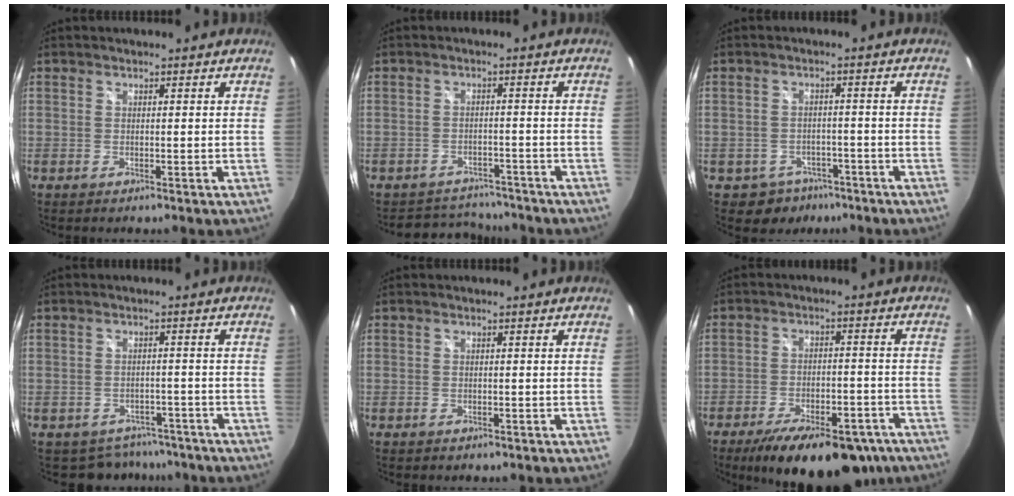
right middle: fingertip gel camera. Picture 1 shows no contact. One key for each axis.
{"total": 8.2, "fx": -7.5, "fy": 3.2, "fz": 1.1, "tx": -0.035, "ty": 0.012, "tz": -0.101}
{"total": 5.9, "fx": -3.8, "fy": 4.4, "fz": 0.9, "tx": -0.029, "ty": 0.016, "tz": -0.043}
{"total": 7.0, "fx": -5.5, "fy": 4.2, "fz": 0.9, "tx": -0.023, "ty": 0.010, "tz": -0.068}
{"total": 0.9, "fx": -0.6, "fy": 0.6, "fz": 0.2, "tx": -0.006, "ty": -0.002, "tz": -0.009}
{"total": 20.4, "fx": -14.9, "fy": 8.1, "fz": 11.3, "tx": -0.195, "ty": -0.019, "tz": -0.198}